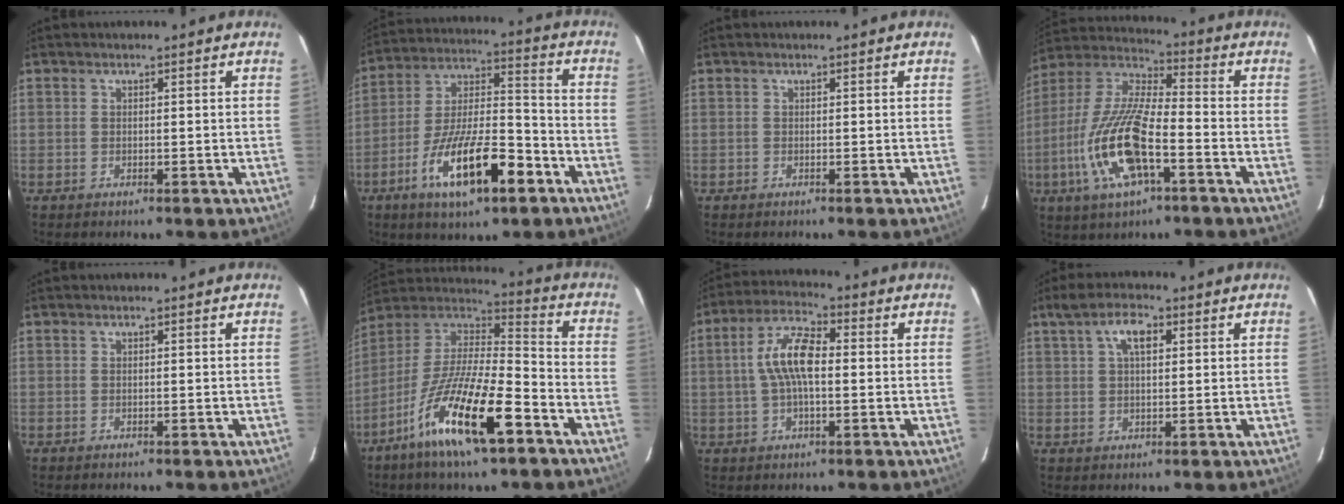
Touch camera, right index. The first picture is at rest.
{"total": 17.6, "force": [-9.0, 5.5, 14.0], "torque": [-0.264, -0.008, -0.155]}
{"total": 0.0}
{"total": 17.4, "force": [-6.4, 5.4, 15.2], "torque": [-0.316, -0.011, -0.128]}
{"total": 0.0}
{"total": 20.9, "force": [-11.4, 5.0, 16.7], "torque": [-0.313, -0.033, -0.214]}
{"total": 9.1, "force": [0.3, 3.5, 8.4], "torque": [-0.169, 0.018, 0.003]}
{"total": 5.1, "force": [2.1, 2.1, 4.1], "torque": [-0.071, 0.014, 0.038]}